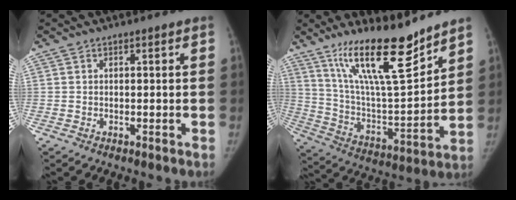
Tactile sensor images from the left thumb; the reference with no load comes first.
{"total": 19.6, "force": [14.3, 3.9, 12.9], "torque": [-0.192, -0.086, 0.259]}